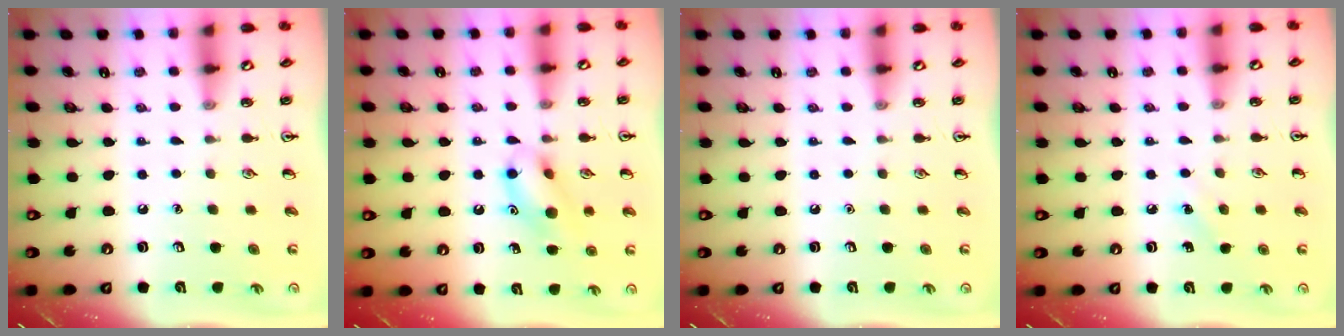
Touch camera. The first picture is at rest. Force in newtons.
{"total": 10.7, "press": 10.6, "slide": 1.4}
{"total": 0.0}
{"total": 5.2, "press": 4.9, "slide": 1.7}